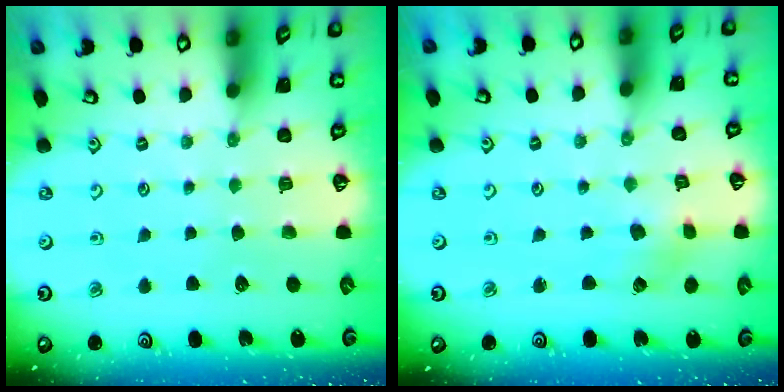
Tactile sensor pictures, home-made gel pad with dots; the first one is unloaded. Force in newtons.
{"total": 2.3, "press": 2.3, "slide": 0.6}